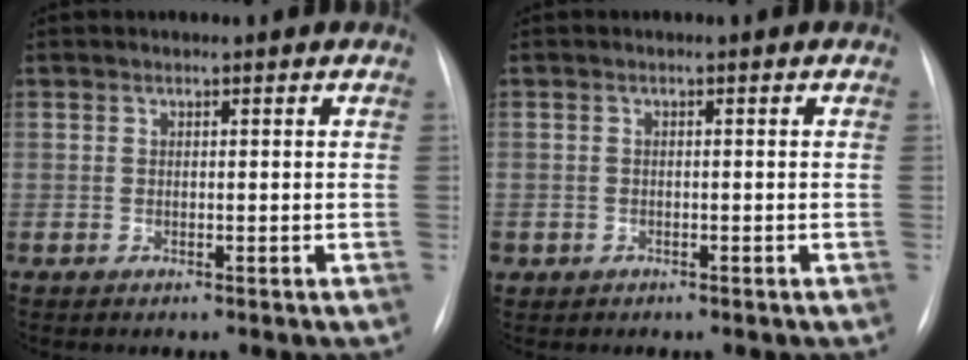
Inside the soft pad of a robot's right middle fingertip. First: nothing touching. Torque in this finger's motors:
{"motor_torque": [1.68, -0.46, 1.06, 0.10]}